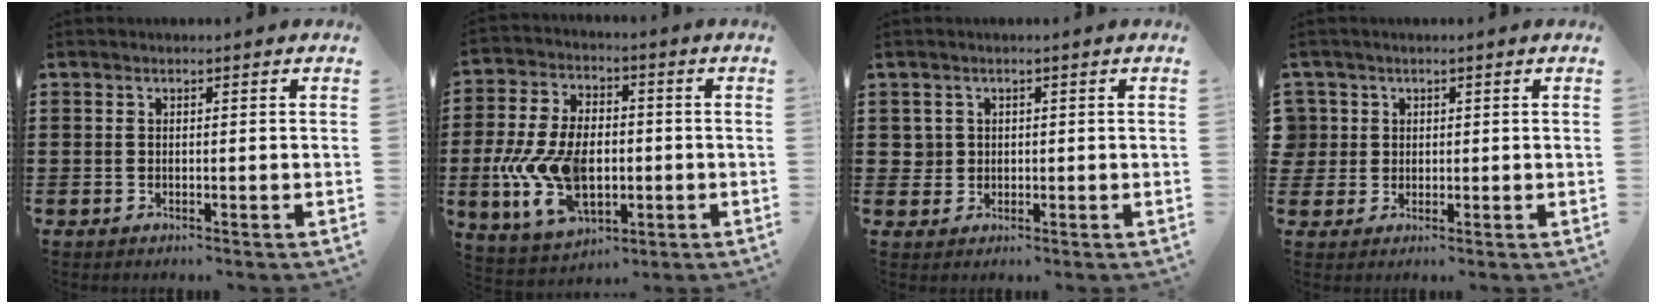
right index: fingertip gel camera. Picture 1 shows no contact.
{"total": 12.7, "force": [-2.0, 7.7, 9.8], "torque": [-0.238, -0.003, -0.035]}
{"total": 1.7, "force": [0.4, 1.6, 0.3], "torque": [-0.015, 0.005, 0.008]}
{"total": 2.9, "force": [0.6, 2.9, 0.1], "torque": [-0.017, 0.012, 0.009]}